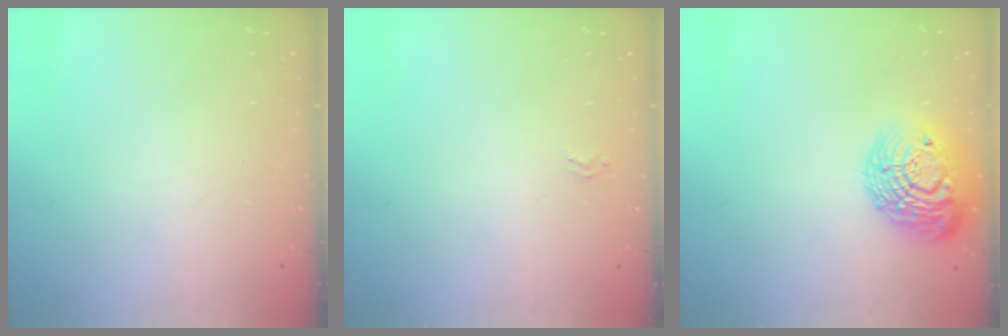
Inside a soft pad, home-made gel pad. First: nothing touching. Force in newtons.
{"total": 1.6, "press": 1.6, "slide": 0.4}
{"total": 17.9, "press": 17.9, "slide": 1.1}